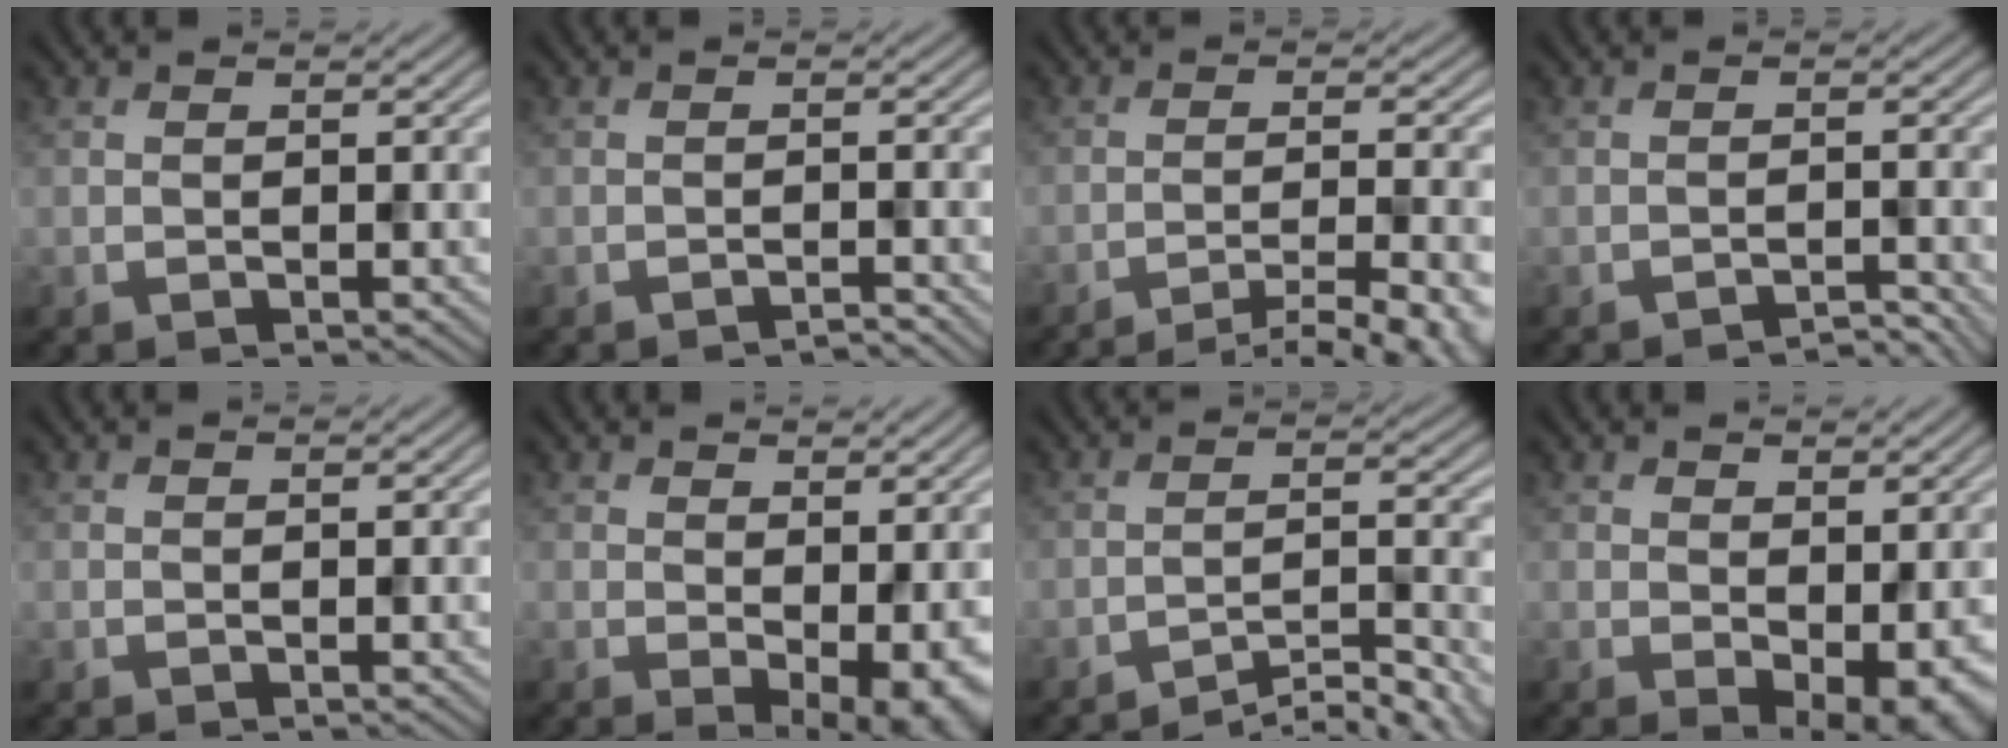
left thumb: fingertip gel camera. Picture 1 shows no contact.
{"total": 1.4, "force": [-1.3, 0.1, 0.5], "torque": [0.000, 0.007, -0.029]}
{"total": 9.8, "force": [-7.9, 1.6, 5.4], "torque": [-0.079, 0.002, -0.099]}
{"total": 2.0, "force": [-1.8, 0.2, 0.6], "torque": [-0.001, 0.007, -0.036]}
{"total": 0.0}
{"total": 5.1, "force": [0.0, 2.3, 4.6], "torque": [-0.066, -0.011, 0.010]}
{"total": 6.3, "force": [-5.3, 0.8, 3.3], "torque": [-0.059, 0.013, -0.086]}
{"total": 4.8, "force": [-0.3, 2.3, 4.2], "torque": [-0.058, -0.010, 0.005]}